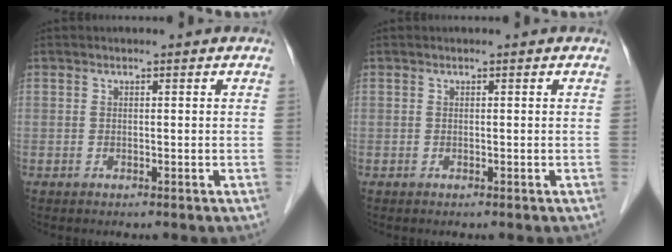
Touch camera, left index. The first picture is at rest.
{"total": 0.0}